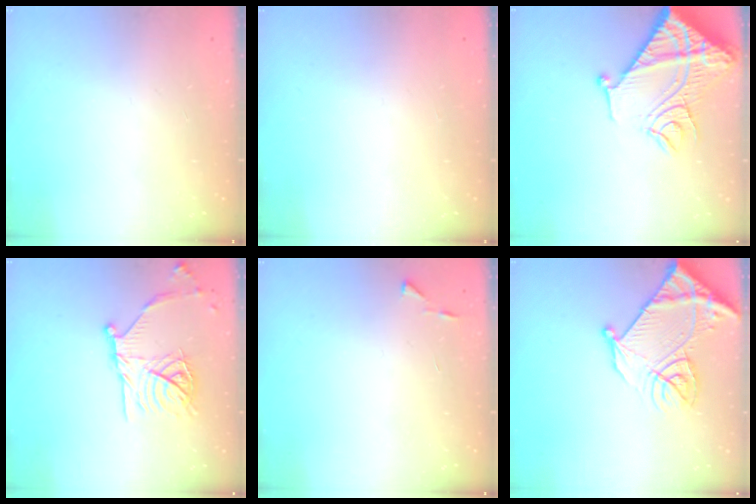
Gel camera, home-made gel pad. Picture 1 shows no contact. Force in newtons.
{"total": 1.5, "press": 1.5, "slide": 0.1}
{"total": 19.7, "press": 19.6, "slide": 2.1}
{"total": 18.2, "press": 18.2, "slide": 1.2}
{"total": 3.1, "press": 3.1, "slide": 0.3}
{"total": 17.4, "press": 17.3, "slide": 1.8}